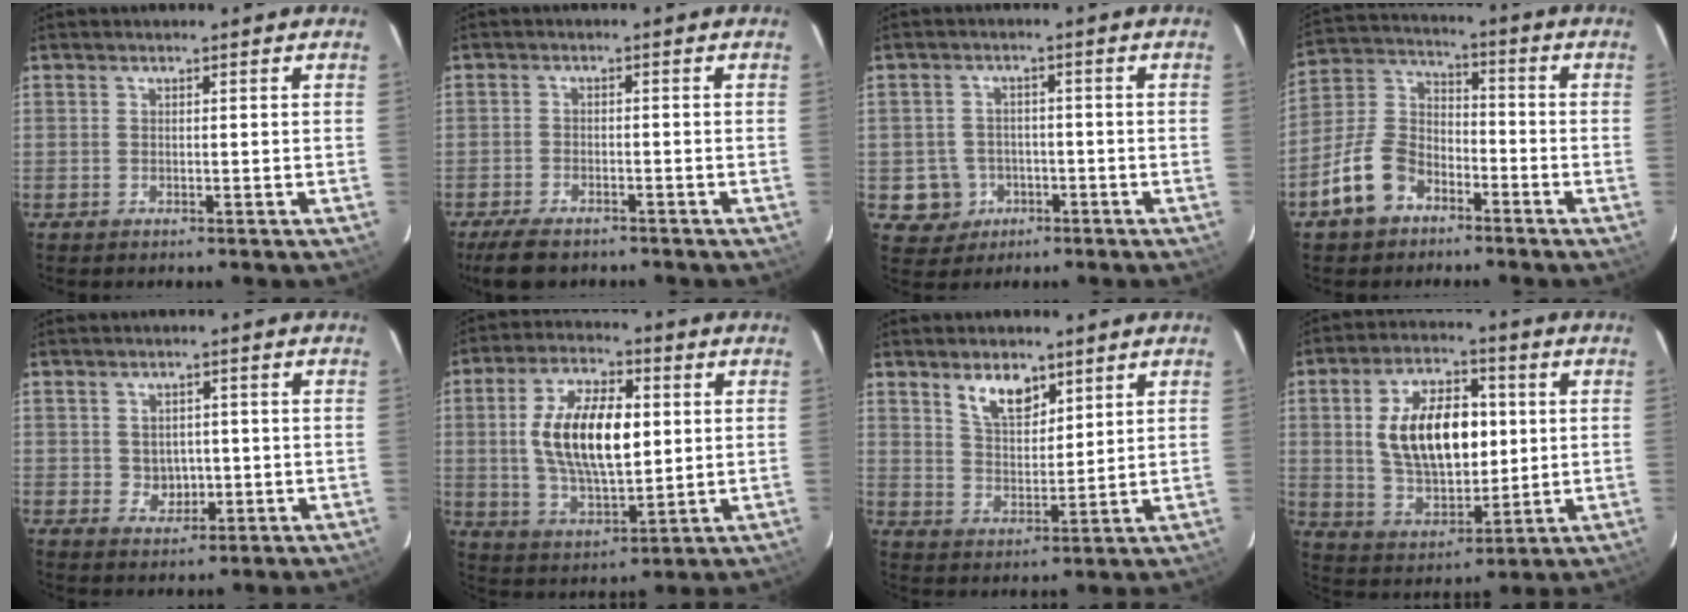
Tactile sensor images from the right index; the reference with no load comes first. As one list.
[{"total": 7.1, "force": [-5.7, 2.6, 3.3], "torque": [-0.088, -0.014, -0.099]}, {"total": 6.0, "force": [-2.1, 5.6, 0.7], "torque": [-0.029, 0.019, -0.023]}, {"total": 11.1, "force": [-6.6, 7.1, 5.5], "torque": [-0.125, 0.029, -0.118]}, {"total": 3.9, "force": [-0.2, 3.5, 1.6], "torque": [-0.030, 0.006, 0.007]}, {"total": 15.4, "force": [1.9, 7.1, 13.6], "torque": [-0.258, 0.007, 0.040]}, {"total": 7.5, "force": [4.8, 3.6, 4.5], "torque": [-0.075, 0.005, 0.093]}, {"total": 16.4, "force": [2.3, 9.2, 13.4], "torque": [-0.242, 0.015, 0.054]}]